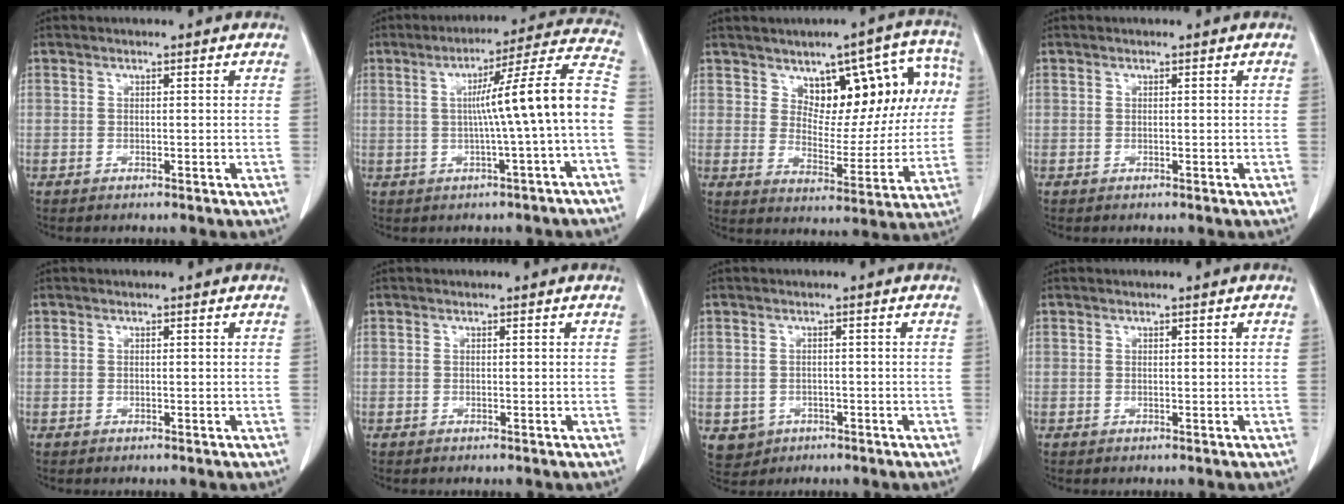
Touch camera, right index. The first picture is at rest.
{"total": 12.6, "force": [-1.2, -1.3, 12.5], "torque": [-0.169, 0.027, -0.019]}
{"total": 14.3, "force": [5.4, 7.0, 11.2], "torque": [-0.122, 0.030, 0.083]}
{"total": 0.0}
{"total": 0.0}
{"total": 0.0}
{"total": 3.6, "force": [-1.4, 3.2, 0.7], "torque": [-0.010, 0.003, -0.014]}
{"total": 0.0}